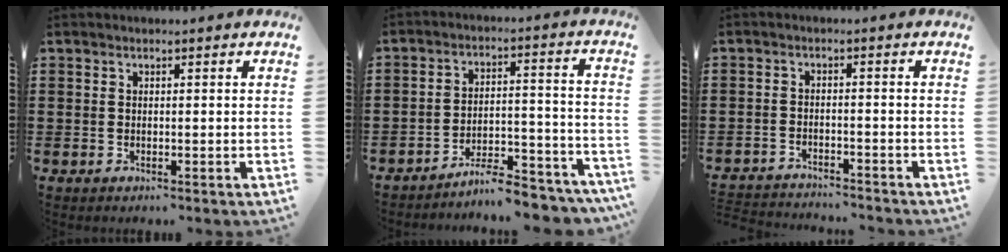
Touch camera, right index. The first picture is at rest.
{"total": 7.1, "force": [-6.6, 0.8, 2.6], "torque": [-0.035, 0.014, -0.125]}
{"total": 2.6, "force": [-2.6, 0.1, -0.2], "torque": [-0.003, 0.002, -0.057]}